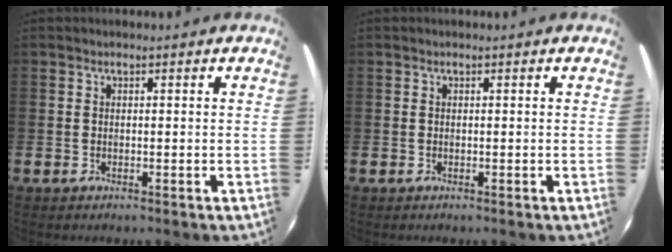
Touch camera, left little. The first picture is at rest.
{"total": 0.0}